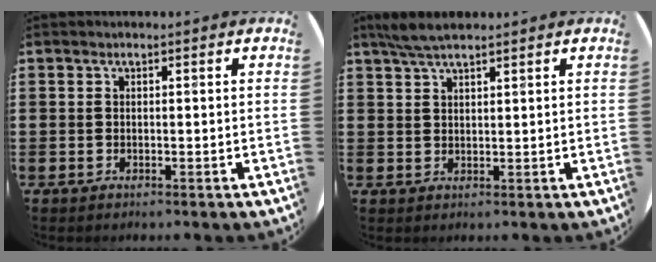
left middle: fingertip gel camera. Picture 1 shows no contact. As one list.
[{"total": 3.9, "force": [3.1, 0.6, 2.2], "torque": [-0.049, 0.004, 0.057]}]